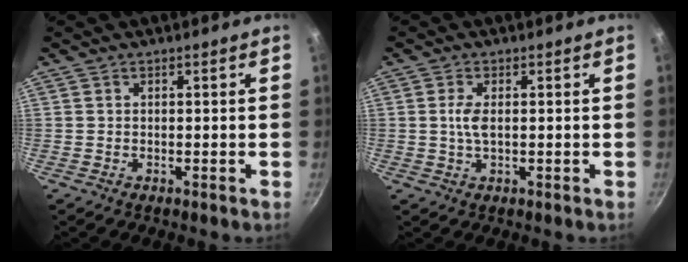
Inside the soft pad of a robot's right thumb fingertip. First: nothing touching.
{"total": 3.0, "force": [0.2, 1.2, 2.8], "torque": [-0.063, 0.002, 0.002]}